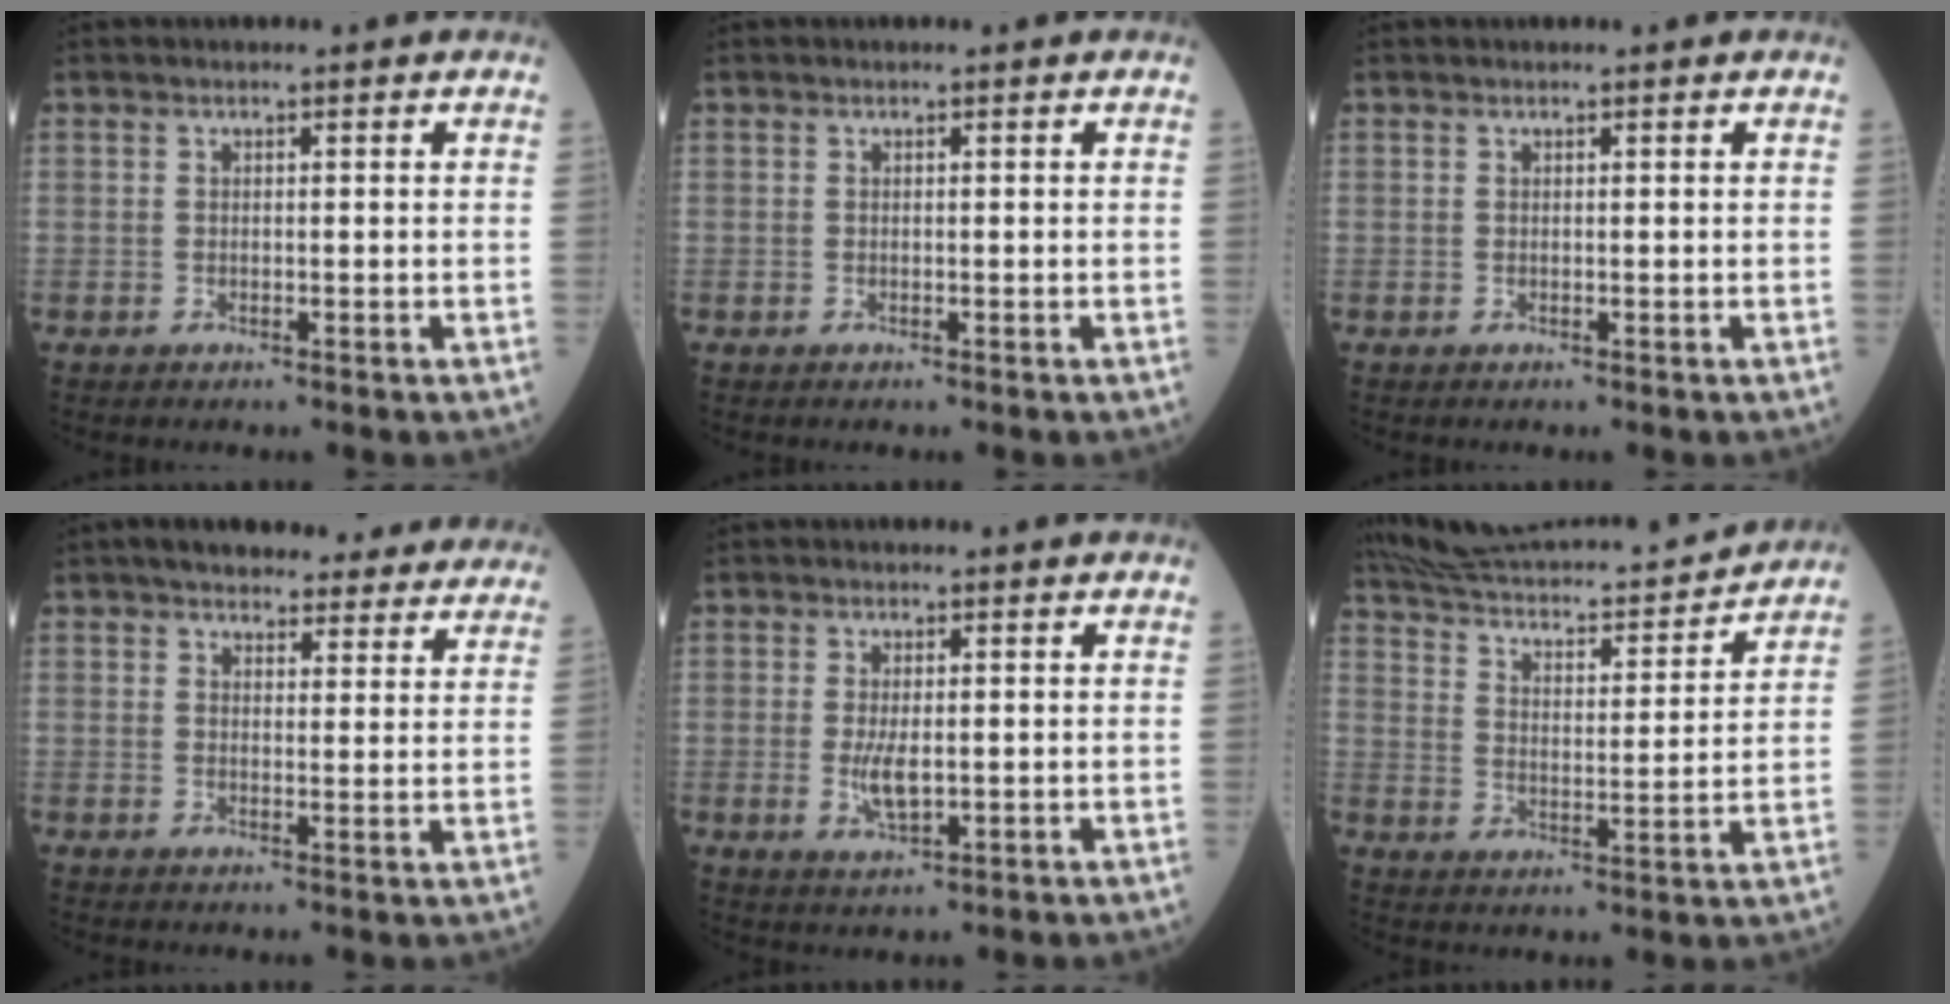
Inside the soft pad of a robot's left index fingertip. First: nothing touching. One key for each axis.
{"total": 0.0}
{"total": 0.7, "fx": 0.7, "fy": 0.0, "fz": 0.2, "tx": -0.001, "ty": 0.012, "tz": 0.013}
{"total": 17.4, "fx": 15.7, "fy": 5.0, "fz": 5.7, "tx": -0.051, "ty": 0.016, "tz": 0.181}
{"total": 3.8, "fx": -0.3, "fy": 1.4, "fz": 3.6, "tx": -0.073, "ty": -0.008, "tz": -0.001}
{"total": 21.6, "fx": 20.3, "fy": 2.5, "fz": 6.9, "tx": -0.117, "ty": -0.009, "tz": 0.293}